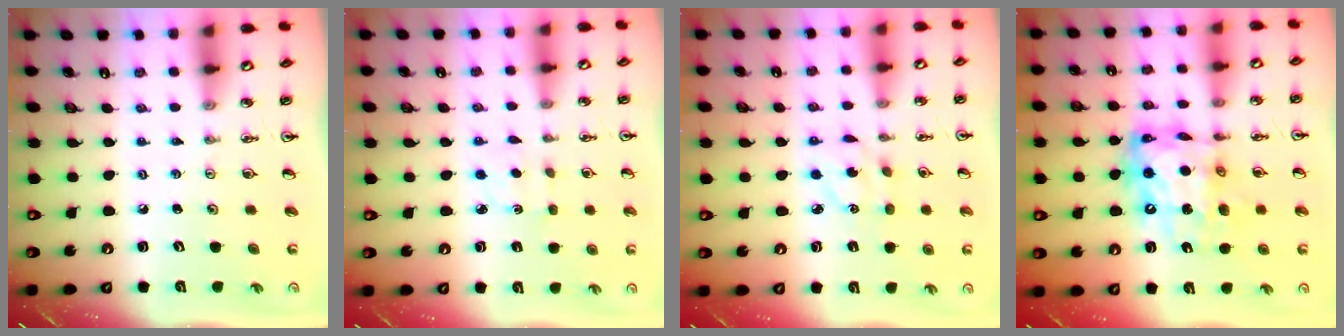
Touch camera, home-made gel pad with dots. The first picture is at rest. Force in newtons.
{"total": 1.9, "press": 1.9, "slide": 0.4}
{"total": 5.0, "press": 5.0, "slide": 0.3}
{"total": 14.6, "press": 14.5, "slide": 1.3}